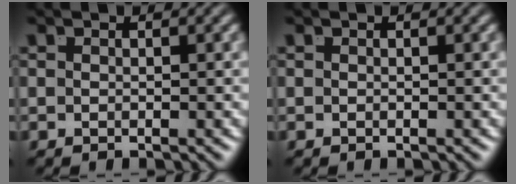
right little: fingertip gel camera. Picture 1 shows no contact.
{"total": 0.0}